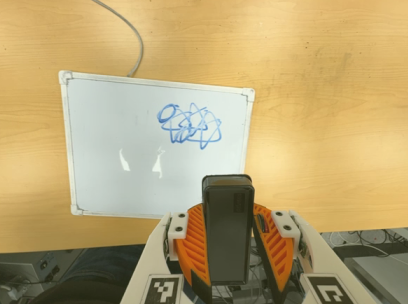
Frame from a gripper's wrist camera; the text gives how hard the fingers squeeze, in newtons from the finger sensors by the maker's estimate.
{"total": 5.8, "left": 5.6, "right": 6.1}